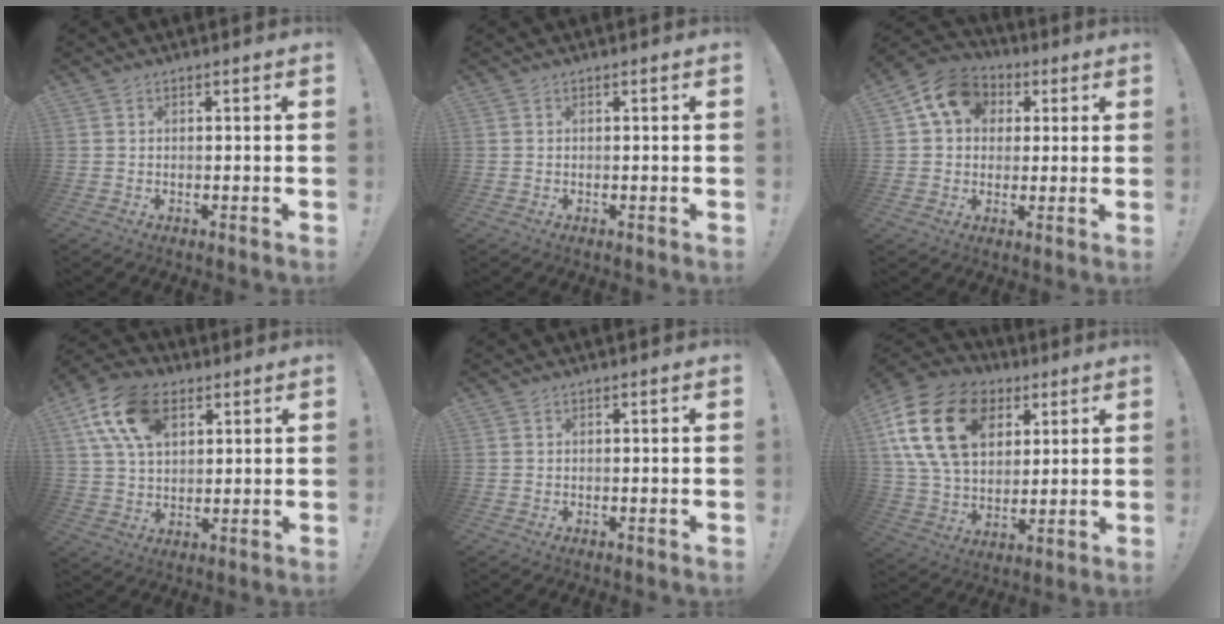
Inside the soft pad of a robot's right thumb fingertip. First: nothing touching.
{"total": 0.0}
{"total": 11.8, "force": [4.1, 9.4, 6.0], "torque": [-0.091, -0.005, 0.081]}
{"total": 15.9, "force": [6.7, 9.9, 10.5], "torque": [-0.190, -0.011, 0.126]}
{"total": 0.0}
{"total": 22.5, "force": [7.9, 15.6, 14.1], "torque": [-0.247, -0.025, 0.151]}